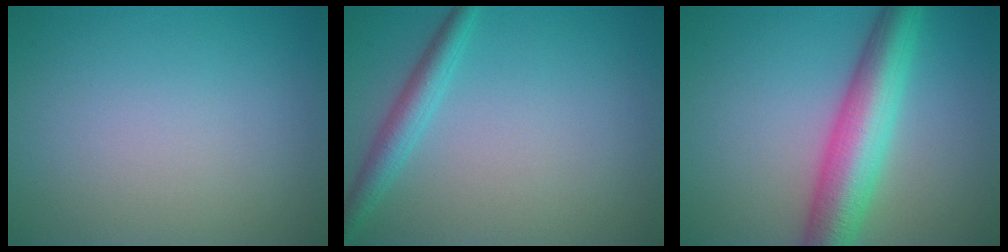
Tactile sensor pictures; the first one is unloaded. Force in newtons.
{"total": 2.6, "press": 2.6, "slide": 0.1}
{"total": 7.5, "press": 7.5, "slide": 0.1}